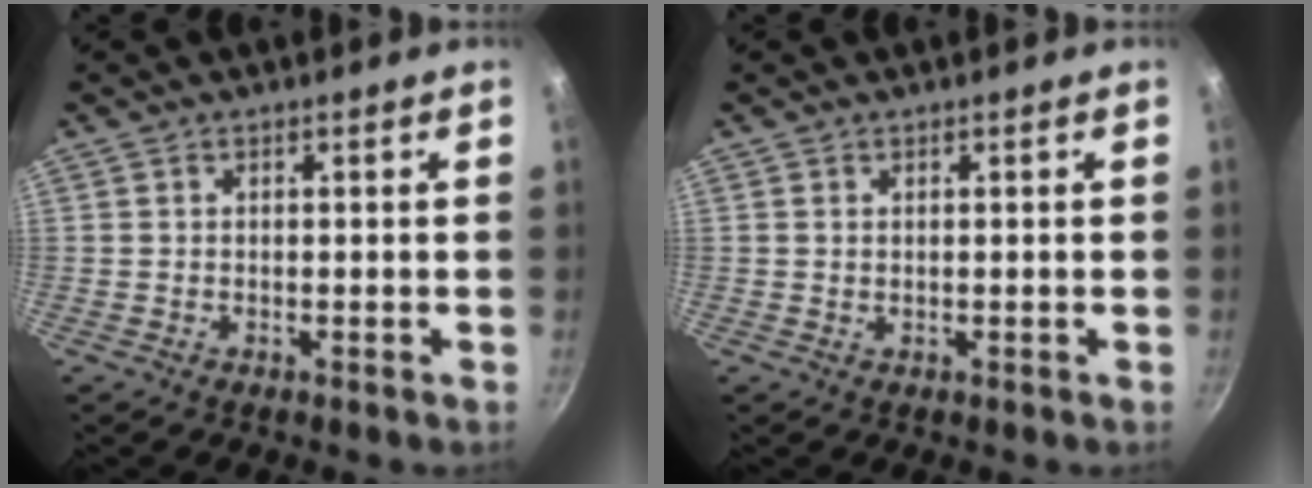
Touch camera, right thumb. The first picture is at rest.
{"total": 0.0}